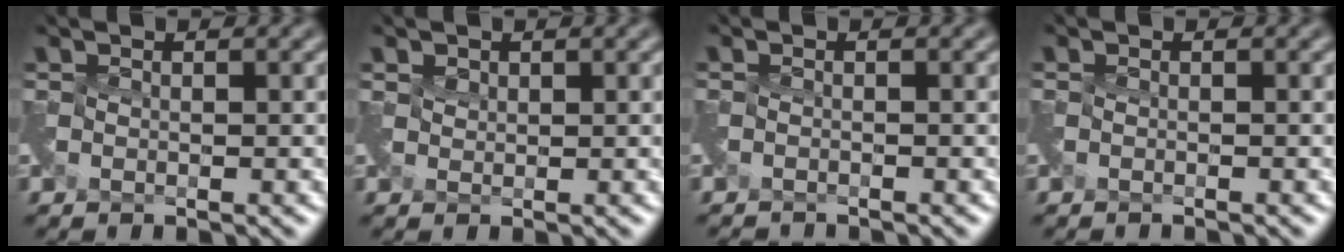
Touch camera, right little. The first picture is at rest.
{"total": 1.0, "force": [0.9, 0.4, 0.0], "torque": [-0.001, 0.006, 0.020]}
{"total": 1.5, "force": [-1.4, -0.4, -0.5], "torque": [0.008, -0.016, -0.034]}
{"total": 0.9, "force": [-0.8, -0.2, -0.4], "torque": [0.007, -0.008, -0.021]}